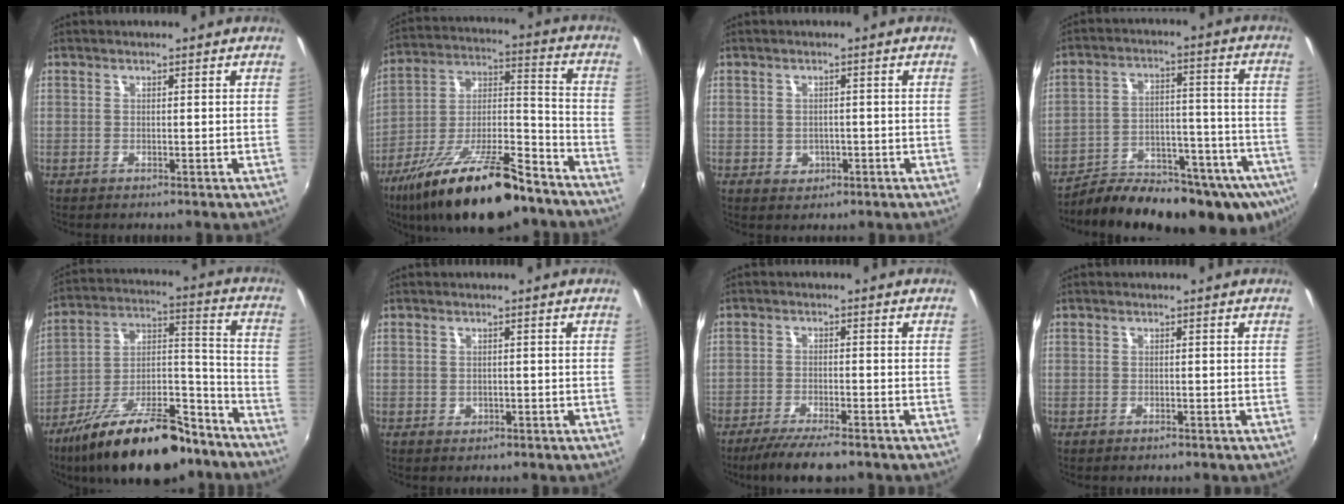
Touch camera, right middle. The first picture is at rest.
{"total": 22.9, "force": [-15.5, 7.2, 15.3], "torque": [-0.268, -0.012, -0.248]}
{"total": 2.9, "force": [-0.7, 2.6, 1.1], "torque": [-0.022, 0.001, -0.004]}
{"total": 25.3, "force": [-19.2, 8.8, 13.9], "torque": [-0.208, -0.027, -0.253]}
{"total": 24.4, "force": [-17.2, 8.8, 15.0], "torque": [-0.253, 0.000, -0.264]}
{"total": 1.2, "force": [-0.4, 1.1, 0.4], "torque": [-0.006, -0.001, -0.003]}
{"total": 8.4, "force": [-6.6, 1.6, 4.8], "torque": [-0.109, -0.022, -0.113]}
{"total": 0.9, "force": [-0.7, 0.5, 0.4], "torque": [-0.007, -0.002, -0.012]}